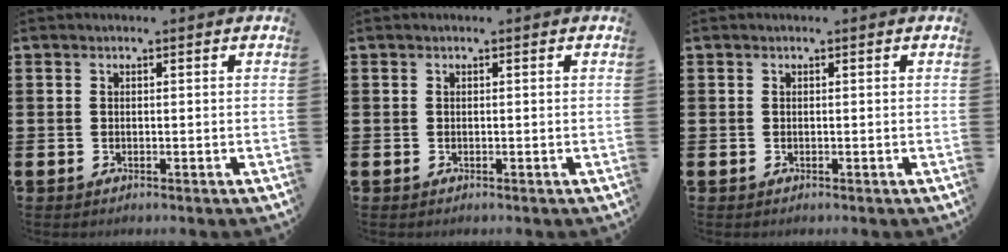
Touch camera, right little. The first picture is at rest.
{"total": 0.0}
{"total": 0.0}